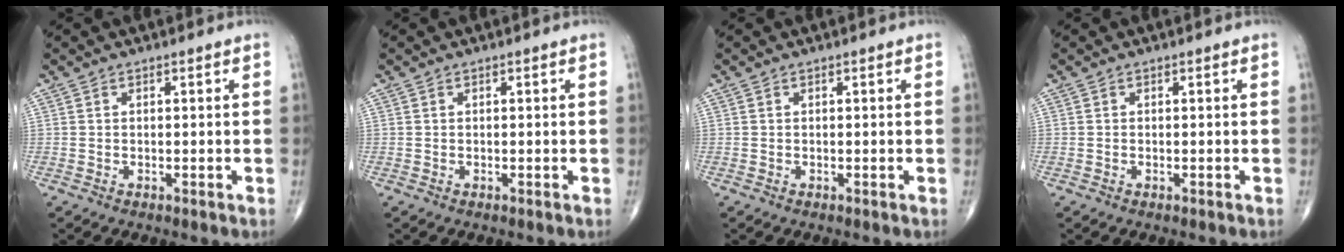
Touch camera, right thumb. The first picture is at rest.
{"total": 0.0}
{"total": 0.0}
{"total": 0.0}